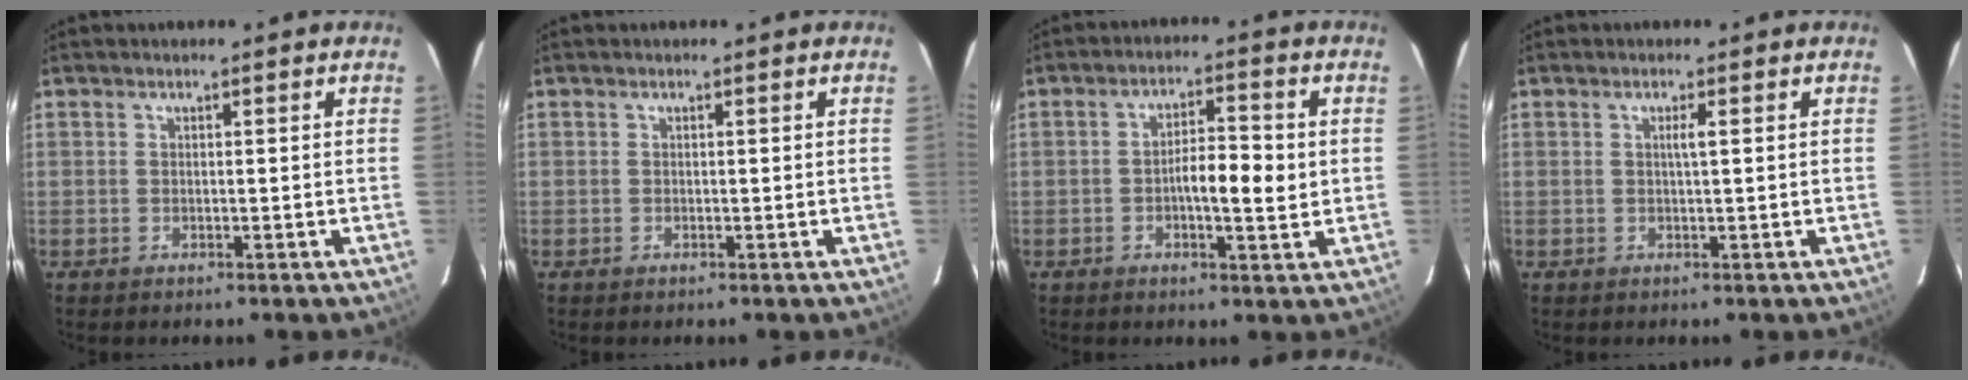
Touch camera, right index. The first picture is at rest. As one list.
[{"total": 0.0}, {"total": 6.6, "force": [-0.5, 1.7, 6.4], "torque": [-0.107, 0.007, -0.010]}, {"total": 1.2, "force": [0.3, -0.2, 1.2], "torque": [-0.022, 0.002, 0.004]}]